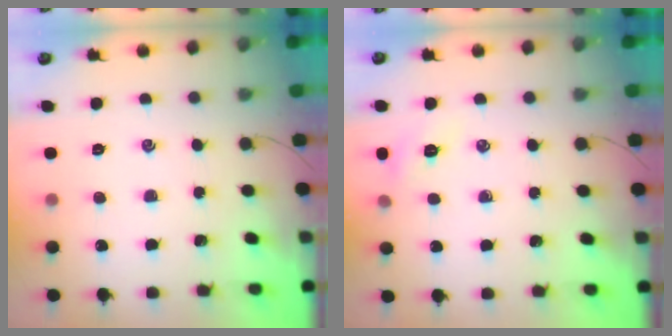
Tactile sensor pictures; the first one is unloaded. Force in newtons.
{"total": 6.4, "press": 6.3, "slide": 1.5}